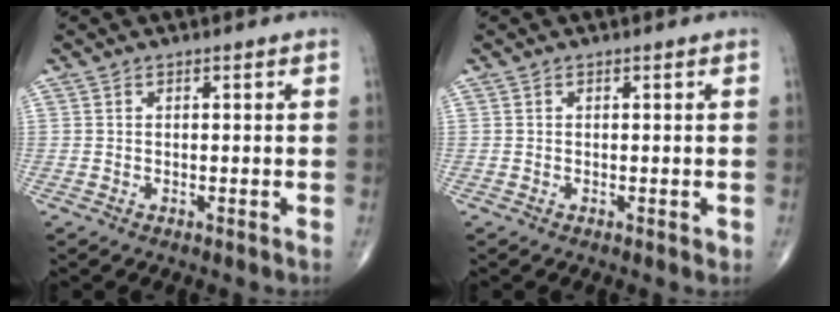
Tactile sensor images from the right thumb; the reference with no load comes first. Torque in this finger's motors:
{"motor_torque": [0.02, 0.16, -0.09, -0.02, 0.03]}